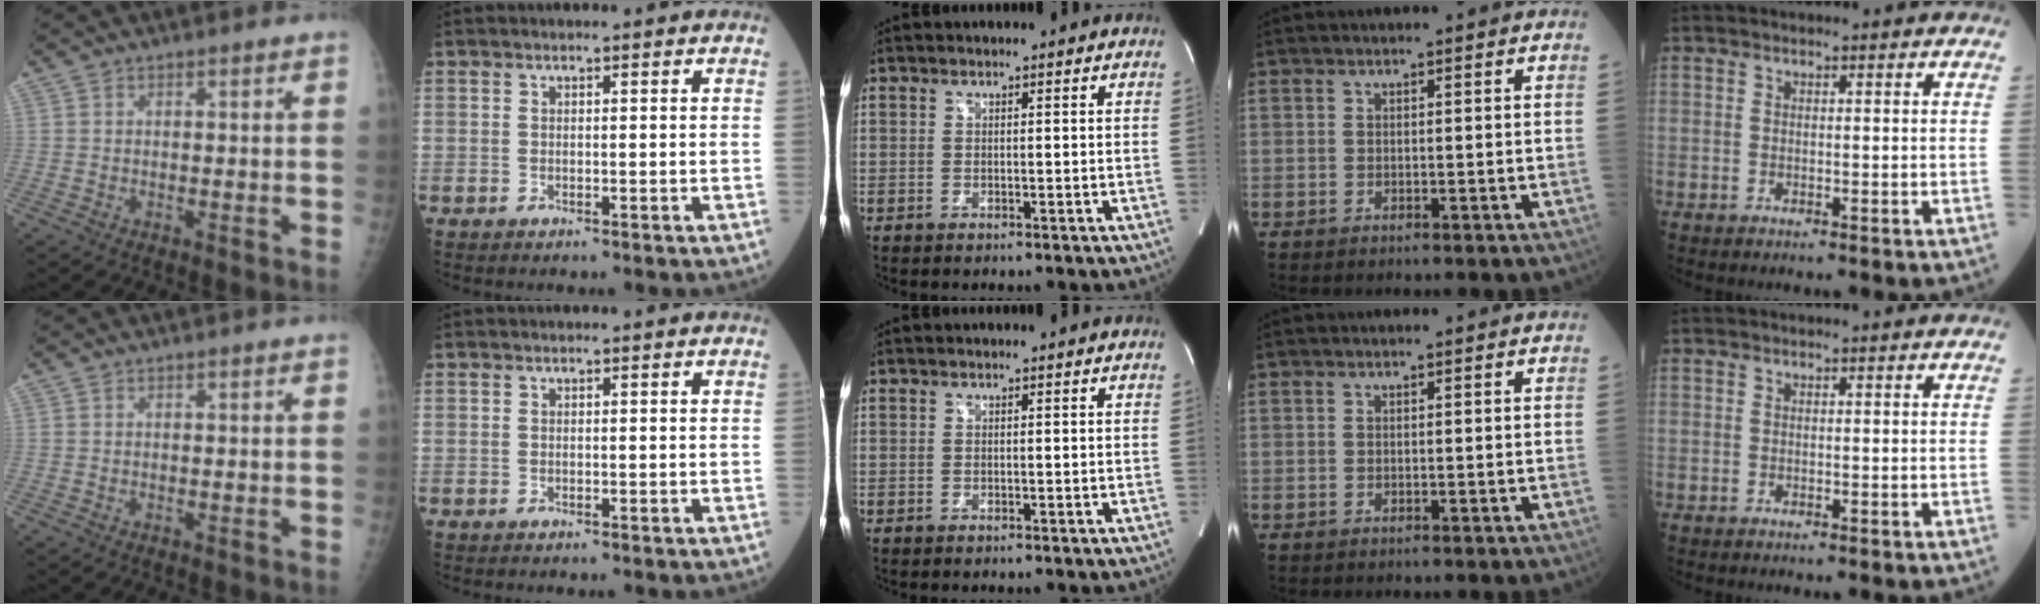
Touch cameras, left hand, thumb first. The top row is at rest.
{}